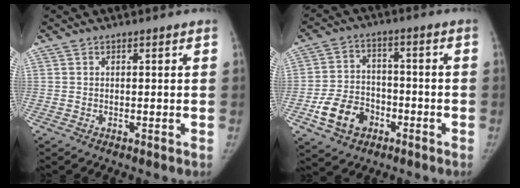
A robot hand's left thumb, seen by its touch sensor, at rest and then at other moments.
{"total": 10.2, "force": [-4.5, 7.5, 5.1], "torque": [-0.075, 0.025, -0.076]}